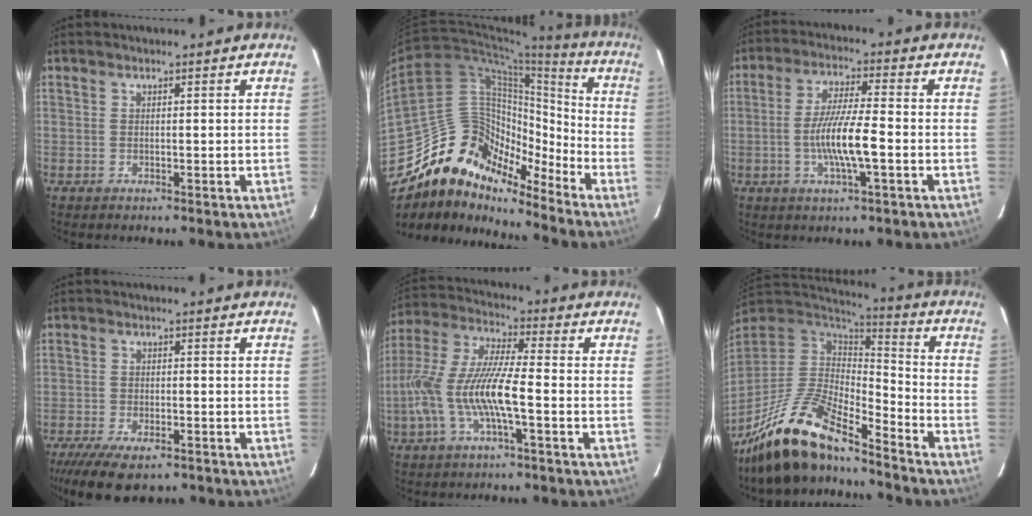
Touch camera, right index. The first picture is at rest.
{"total": 15.4, "force": [-12.7, 7.3, 4.9], "torque": [-0.084, 0.038, -0.239]}
{"total": 9.0, "force": [-2.4, 0.7, 8.6], "torque": [-0.165, -0.003, -0.045]}
{"total": 11.3, "force": [-8.1, 4.3, 6.5], "torque": [-0.152, -0.034, -0.135]}
{"total": 14.8, "force": [-4.2, 2.5, 13.9], "torque": [-0.286, -0.005, -0.081]}
{"total": 18.4, "force": [-14.5, 4.4, 10.4], "torque": [-0.211, -0.026, -0.273]}